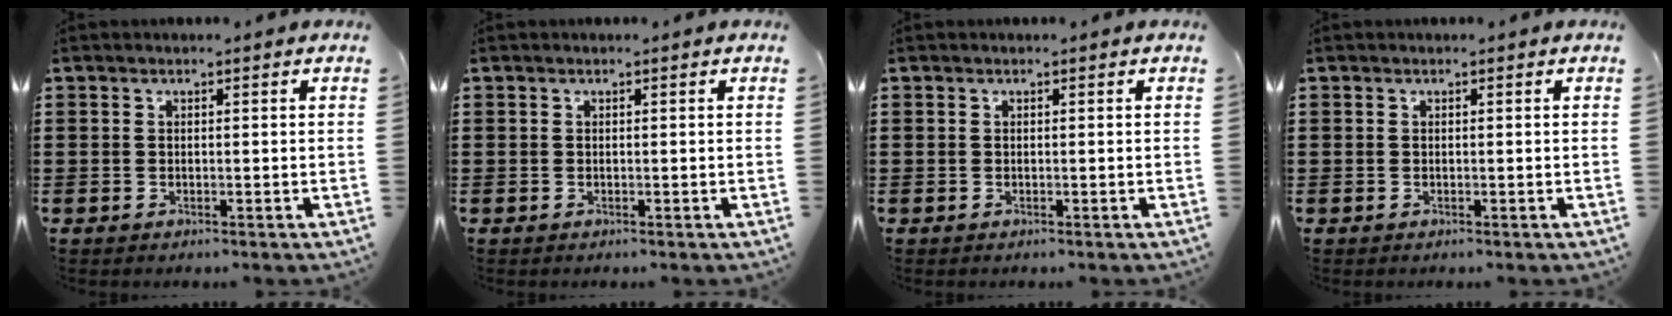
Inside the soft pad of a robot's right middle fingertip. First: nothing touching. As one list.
[{"total": 0.0}, {"total": 0.0}, {"total": 0.0}]